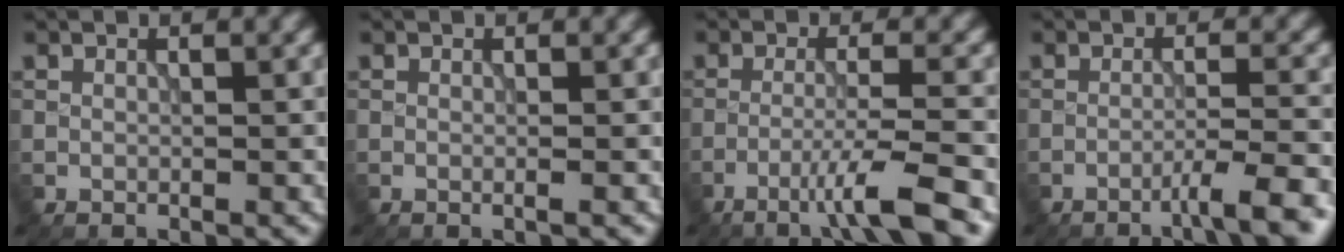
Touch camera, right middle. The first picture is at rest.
{"total": 0.9, "force": [0.1, 0.4, 0.8], "torque": [-0.010, -0.004, -0.006]}
{"total": 5.5, "force": [-3.2, 0.3, 4.4], "torque": [-0.075, 0.006, -0.064]}
{"total": 4.4, "force": [-2.7, 0.5, 3.4], "torque": [-0.042, 0.011, -0.053]}